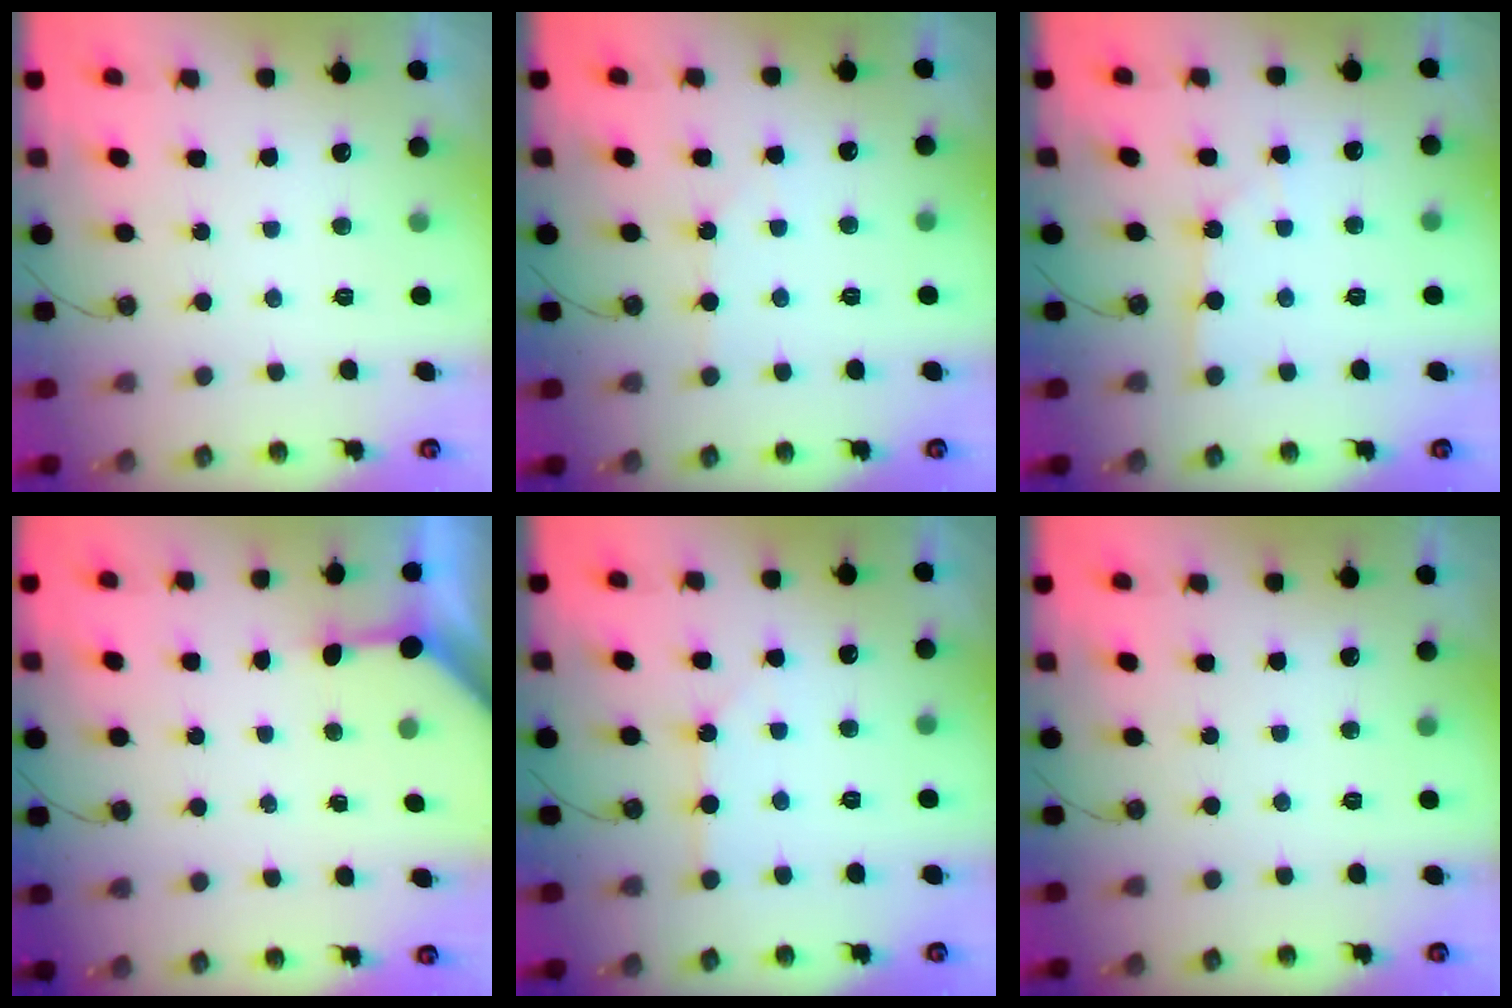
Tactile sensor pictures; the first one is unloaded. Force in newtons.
{"total": 2.8, "press": 2.7, "slide": 0.5}
{"total": 1.9, "press": 1.9, "slide": 0.1}
{"total": 3.3, "press": 3.3, "slide": 0.3}
{"total": 1.3, "press": 1.3, "slide": 0.2}
{"total": 0.0}